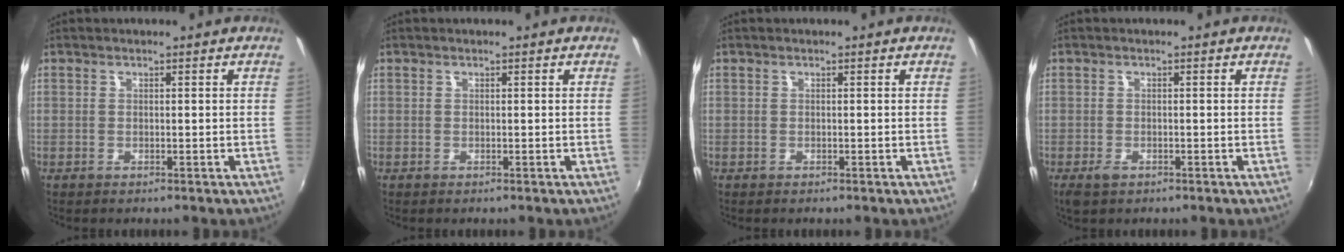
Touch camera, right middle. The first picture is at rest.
{"total": 0.0}
{"total": 0.0}
{"total": 2.2, "force": [-1.4, 1.2, 1.2], "torque": [-0.025, -0.007, -0.024]}